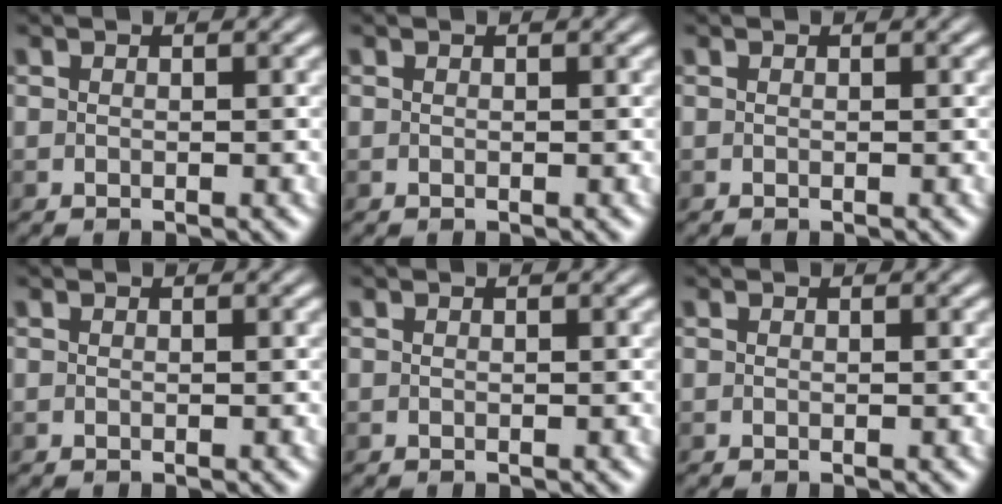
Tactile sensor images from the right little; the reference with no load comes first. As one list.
[{"total": 0.0}, {"total": 0.0}, {"total": 0.0}, {"total": 0.0}, {"total": 0.0}]